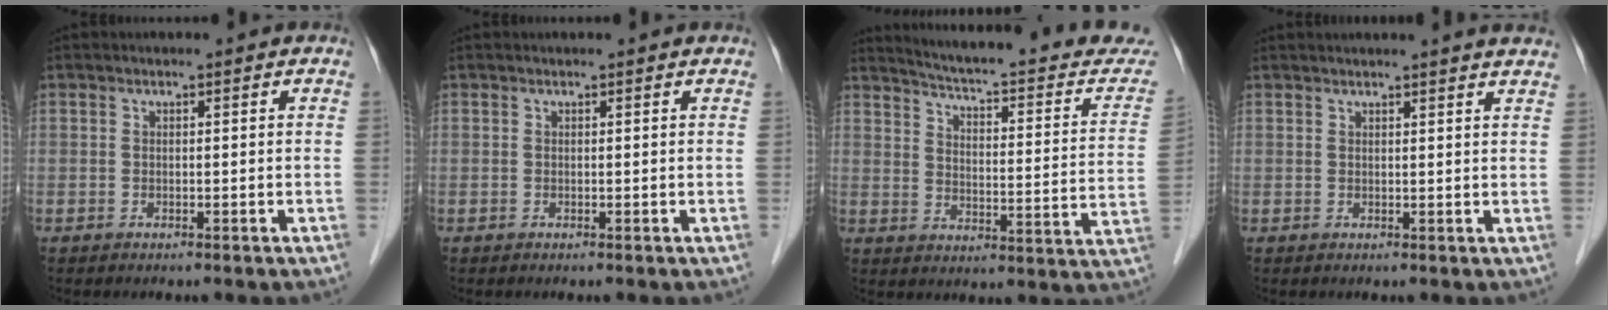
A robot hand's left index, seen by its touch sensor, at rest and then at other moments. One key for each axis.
{"total": 0.0}
{"total": 22.1, "fx": 20.2, "fy": 2.6, "fz": 8.7, "tx": -0.118, "ty": -0.069, "tz": 0.239}
{"total": 7.5, "fx": 6.9, "fy": -0.3, "fz": 2.7, "tx": -0.033, "ty": 0.007, "tz": 0.060}